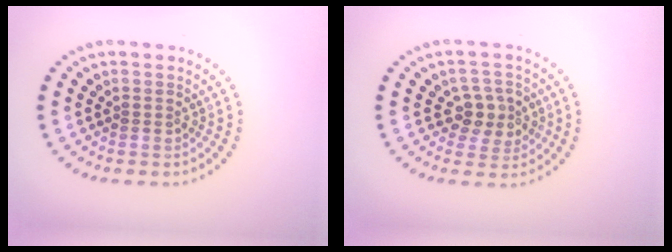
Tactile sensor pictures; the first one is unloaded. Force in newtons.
{"total": 3.0, "press": 2.8, "slide": 0.9}